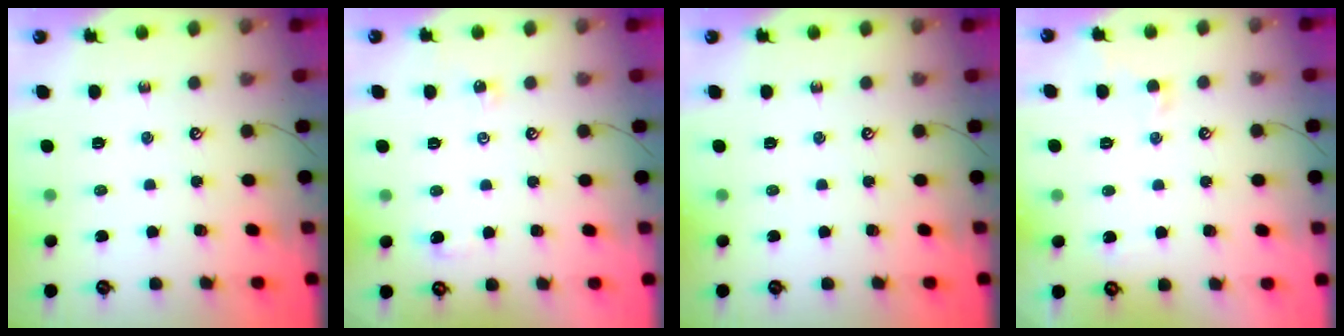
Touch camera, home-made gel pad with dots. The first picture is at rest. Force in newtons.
{"total": 1.4, "press": 1.3, "slide": 0.4}
{"total": 0.0}
{"total": 0.5, "press": 0.2, "slide": 0.5}